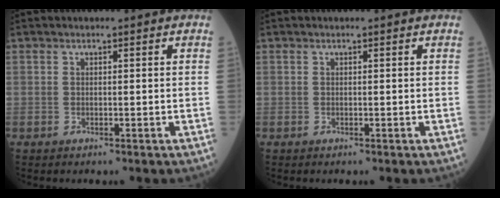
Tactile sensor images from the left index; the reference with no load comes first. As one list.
[{"total": 0.0}]